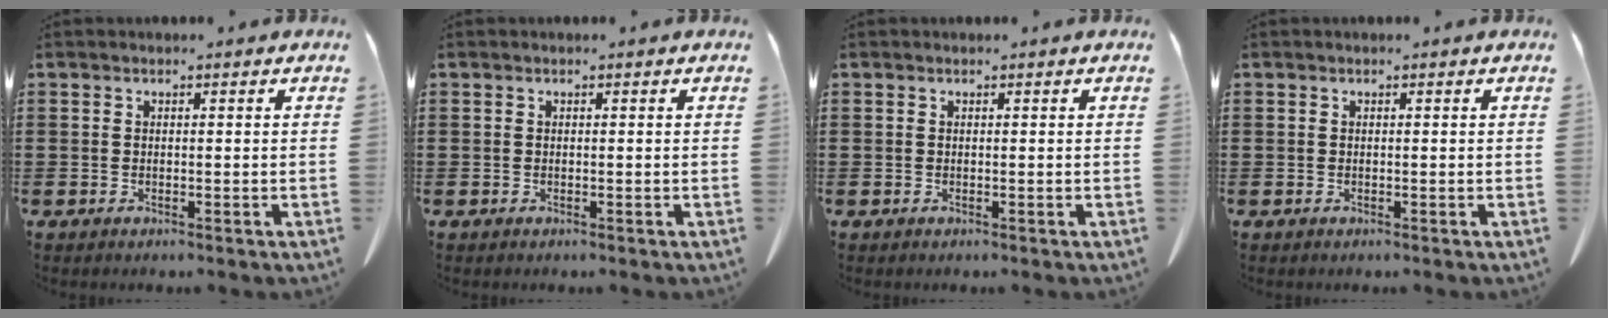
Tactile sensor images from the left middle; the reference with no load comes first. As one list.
[{"total": 0.0}, {"total": 0.0}, {"total": 0.0}]